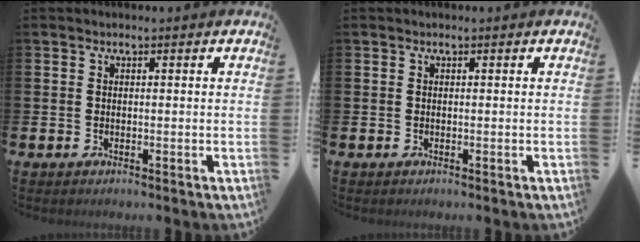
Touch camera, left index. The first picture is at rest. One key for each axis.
{"total": 0.0}